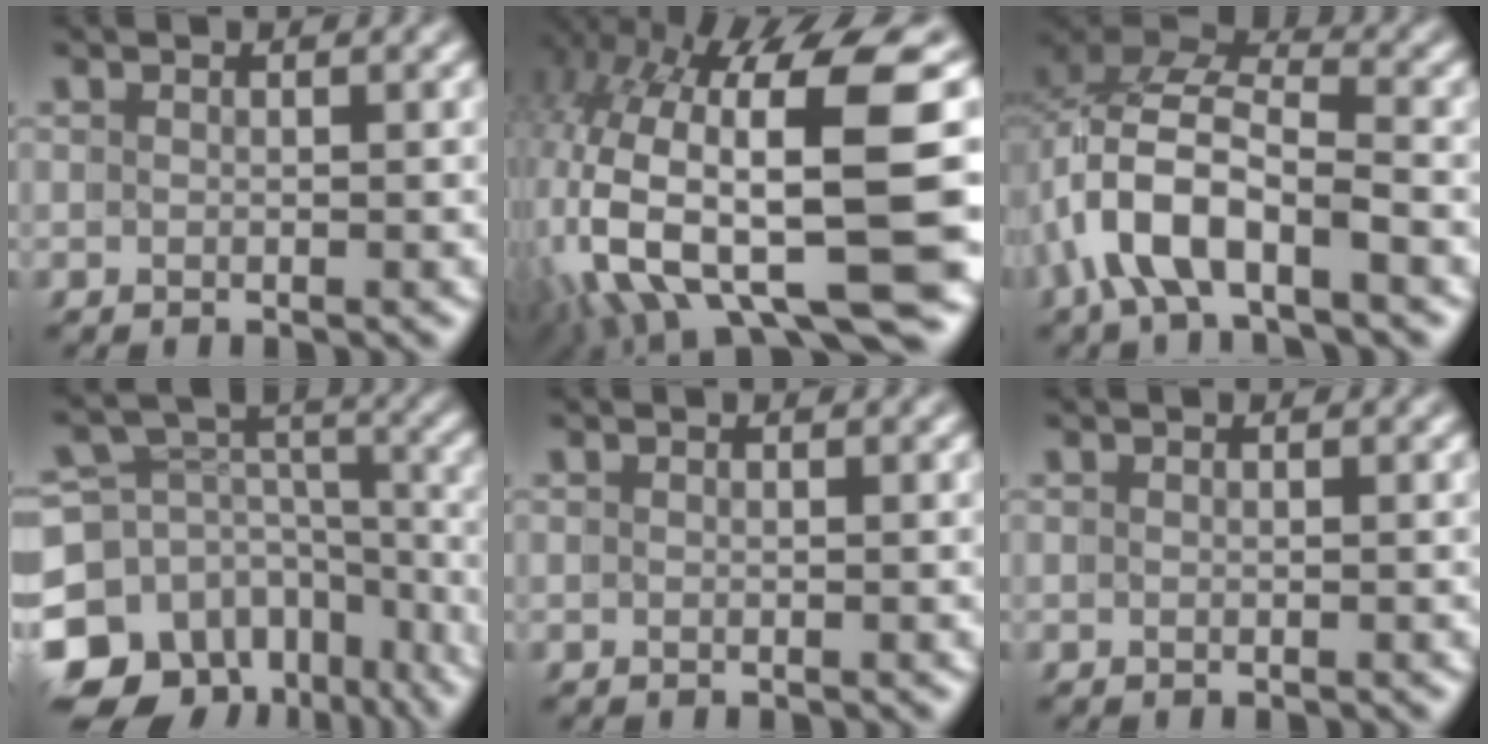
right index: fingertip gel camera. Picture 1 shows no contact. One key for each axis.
{"total": 17.9, "fx": -1.2, "fy": 9.5, "fz": 15.2, "tx": -0.289, "ty": -0.045, "tz": 0.008}
{"total": 7.9, "fx": 0.3, "fy": 5.5, "fz": 5.8, "tx": -0.126, "ty": -0.005, "tz": -0.009}
{"total": 13.9, "fx": -5.4, "fy": 10.4, "fz": 7.5, "tx": -0.137, "ty": -0.045, "tz": -0.077}
{"total": 0.0}
{"total": 0.0}